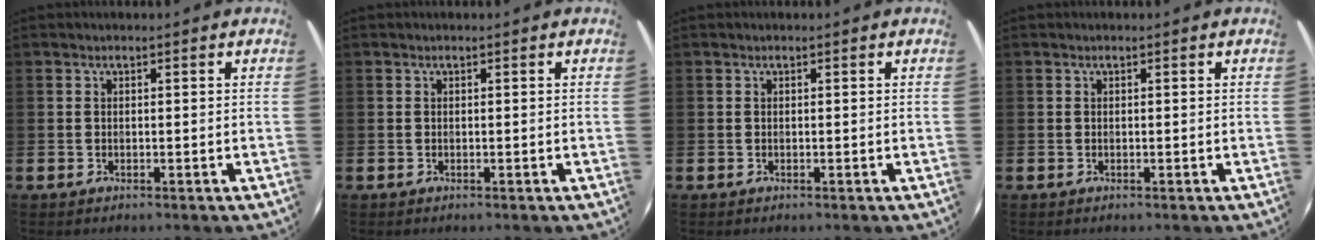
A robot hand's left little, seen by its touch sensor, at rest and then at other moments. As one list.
[{"total": 0.0}, {"total": 0.0}, {"total": 0.0}]